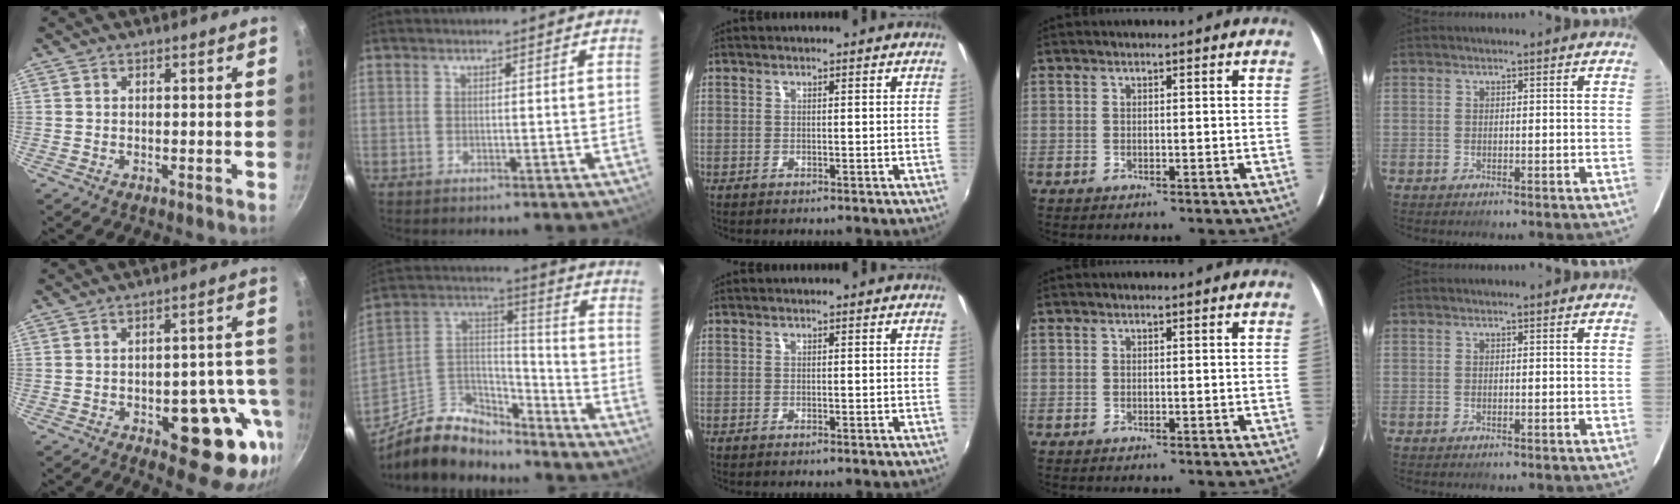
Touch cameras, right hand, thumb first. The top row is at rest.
{"thumb": {"total": 16.7, "force": [-6.5, 7.6, 13.4], "torque": [-0.111, 0.030, -0.082]}, "index": {"total": 14.5, "force": [-11.2, 6.9, 6.0], "torque": [-0.140, 0.042, -0.192]}}